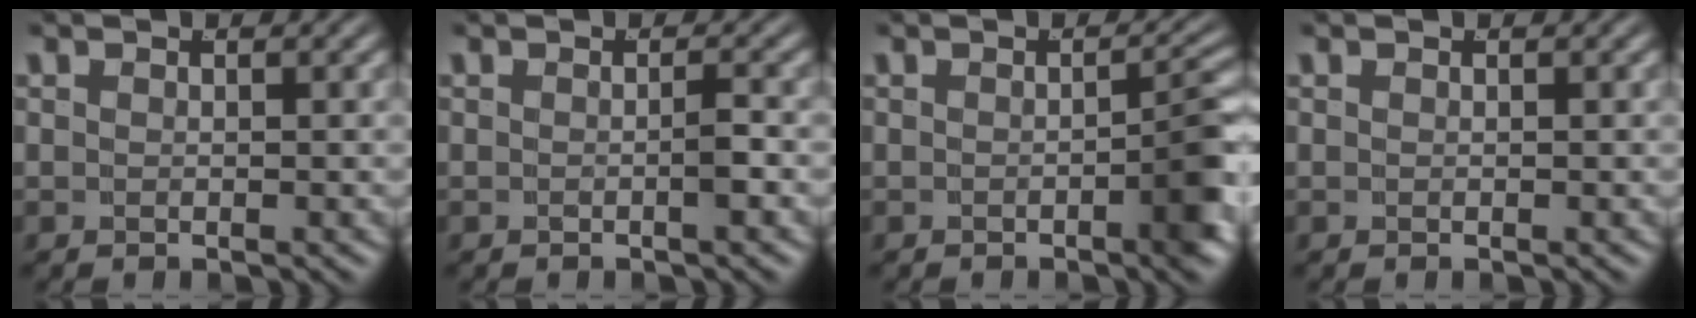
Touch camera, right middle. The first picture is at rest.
{"total": 1.0, "force": [-0.4, -0.3, 0.8], "torque": [-0.007, 0.004, -0.009]}
{"total": 3.5, "force": [-1.1, 0.8, 3.2], "torque": [-0.034, 0.004, -0.021]}
{"total": 0.0}